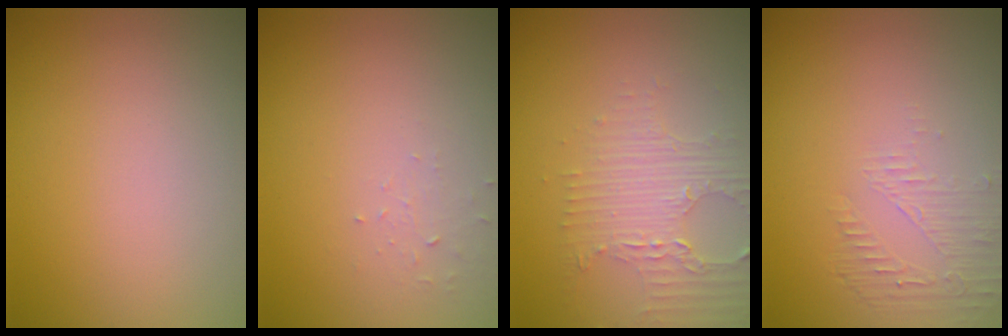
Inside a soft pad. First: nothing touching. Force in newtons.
{"total": 0.6, "press": 0.3, "slide": 0.6}
{"total": 3.8, "press": 2.7, "slide": 2.7}
{"total": 1.6, "press": 0.4, "slide": 1.6}